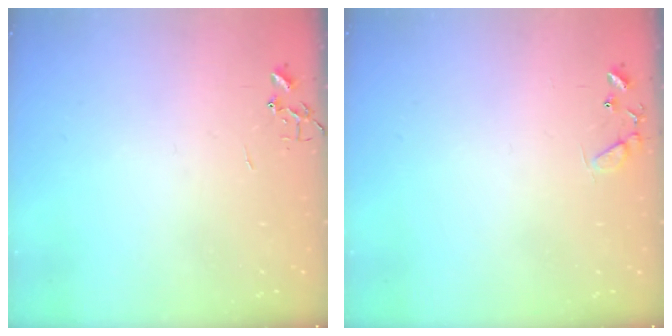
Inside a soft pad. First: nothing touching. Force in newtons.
{"total": 7.7, "press": 7.7, "slide": 0.5}